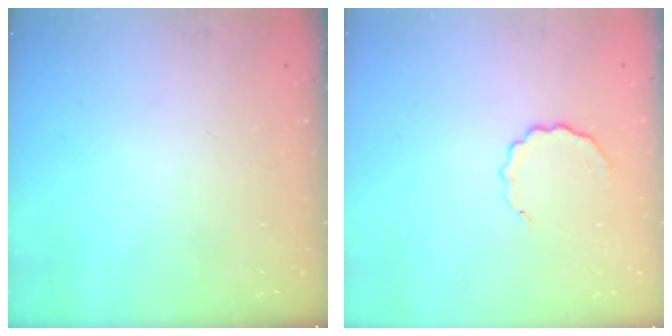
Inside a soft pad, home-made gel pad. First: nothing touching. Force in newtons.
{"total": 5.9, "press": 5.7, "slide": 1.3}